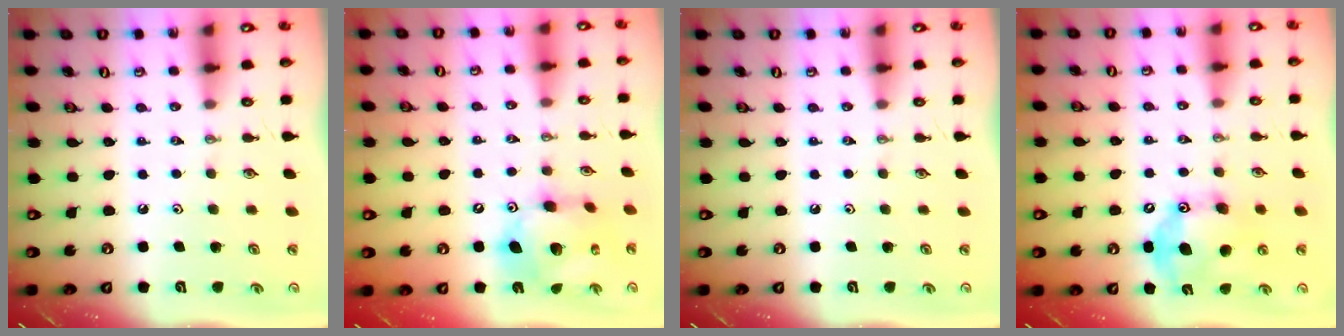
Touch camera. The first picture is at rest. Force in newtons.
{"total": 14.6, "press": 14.5, "slide": 1.4}
{"total": 0.0}
{"total": 14.9, "press": 14.9, "slide": 0.3}